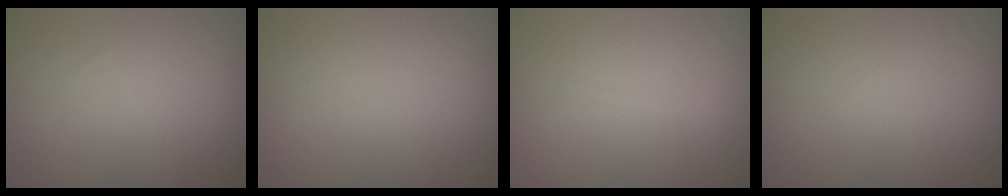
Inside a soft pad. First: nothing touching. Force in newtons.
{"total": 0.0}
{"total": 0.7, "press": 0.7, "slide": 0.0}
{"total": 0.0}